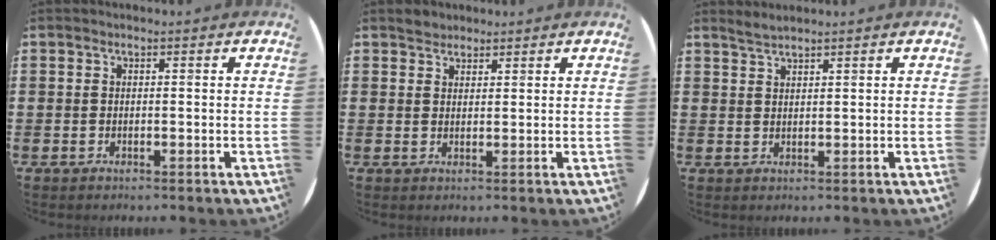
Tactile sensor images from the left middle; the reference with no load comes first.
{"total": 1.8, "force": [1.6, 0.6, -0.2], "torque": [0.008, -0.001, 0.032]}
{"total": 1.6, "force": [1.6, -0.2, 0.3], "torque": [-0.007, 0.001, 0.030]}